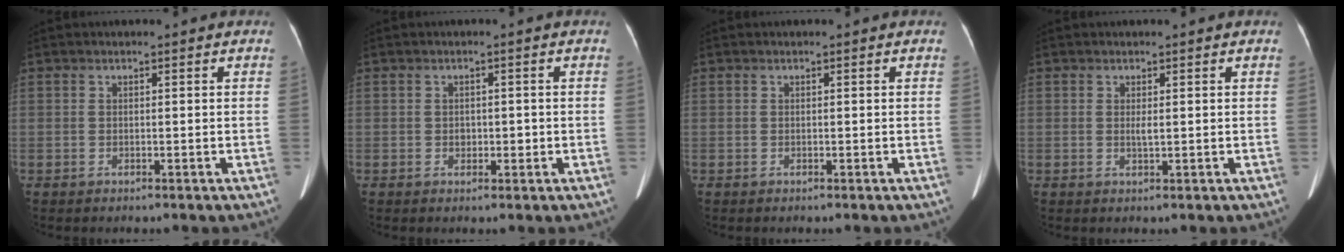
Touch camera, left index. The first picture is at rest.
{"total": 1.7, "force": [-0.3, 1.3, 1.1], "torque": [-0.017, 0.004, 0.000]}
{"total": 0.0}
{"total": 1.0, "force": [0.1, 0.2, 1.0], "torque": [-0.021, -0.003, 0.004]}